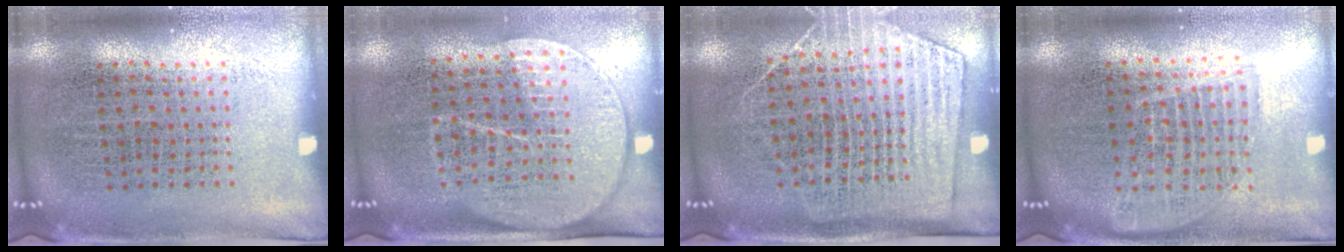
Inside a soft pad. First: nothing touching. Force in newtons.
{"total": 1.8, "press": 1.5, "slide": 1.0}
{"total": 1.9, "press": 1.6, "slide": 0.9}
{"total": 1.6, "press": 1.5, "slide": 0.7}